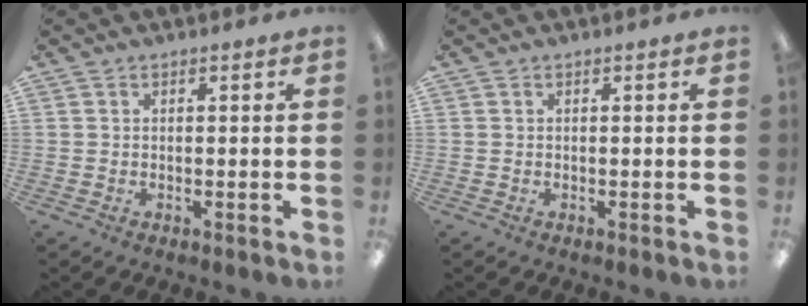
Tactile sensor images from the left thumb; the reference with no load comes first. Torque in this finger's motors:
{"motor_torque": [-0.07, 0.00, -0.07, 0.07, 0.00]}